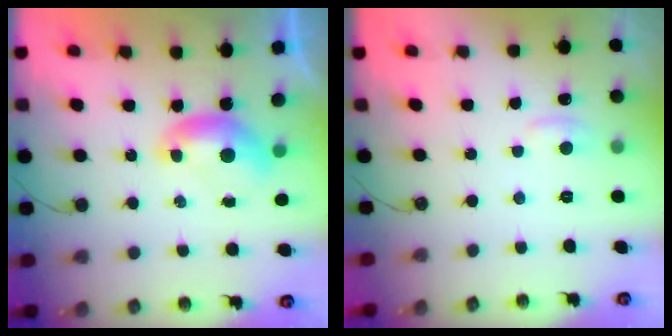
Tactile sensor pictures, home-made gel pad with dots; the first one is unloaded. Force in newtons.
{"total": 1.0, "press": 0.0, "slide": 1.0}